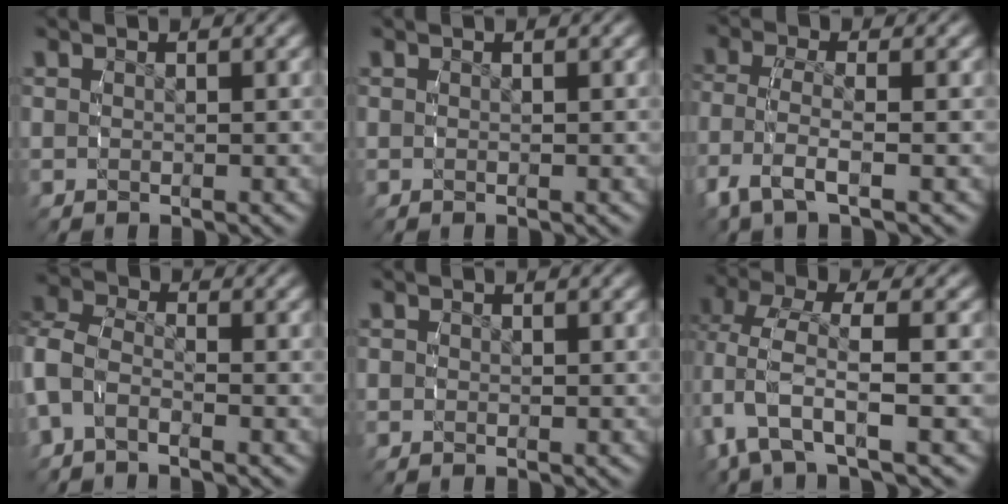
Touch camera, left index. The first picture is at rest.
{"total": 0.0}
{"total": 3.0, "force": [-1.5, 1.0, 2.4], "torque": [-0.084, -0.022, -0.019]}
{"total": 4.9, "force": [-1.2, 4.2, 2.3], "torque": [-0.071, -0.009, -0.032]}
{"total": 0.7, "force": [-0.3, 0.6, 0.0], "torque": [-0.002, 0.000, -0.007]}
{"total": 3.5, "force": [-0.5, 1.1, 3.2], "torque": [-0.108, -0.014, -0.005]}